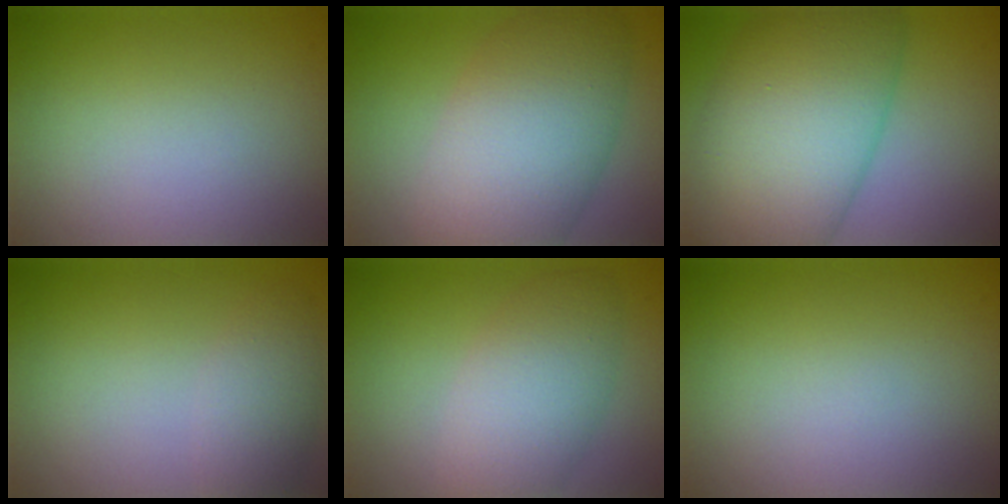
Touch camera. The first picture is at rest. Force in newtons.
{"total": 9.4, "press": 9.4, "slide": 0.2}
{"total": 12.5, "press": 12.5, "slide": 0.3}
{"total": 2.4, "press": 2.4, "slide": 0.1}
{"total": 5.2, "press": 5.2, "slide": 0.2}
{"total": 0.0}